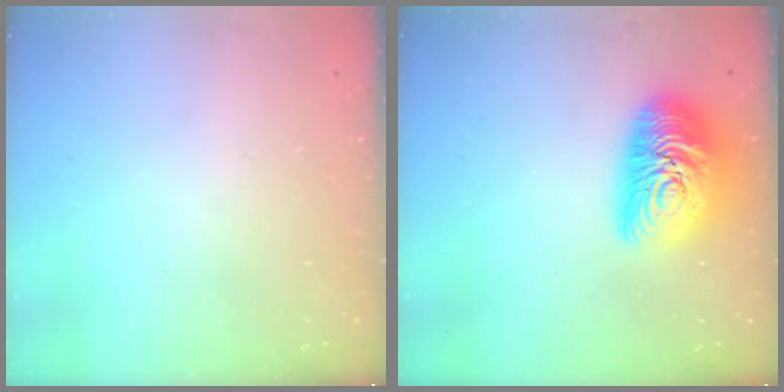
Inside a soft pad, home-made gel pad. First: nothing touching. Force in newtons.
{"total": 18.7, "press": 18.7, "slide": 1.2}